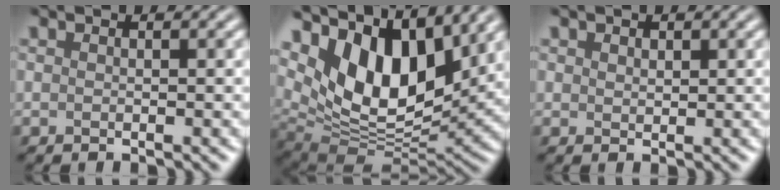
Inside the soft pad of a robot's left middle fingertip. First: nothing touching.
{"total": 11.3, "force": [5.2, 5.9, 8.1], "torque": [-0.160, 0.013, 0.106]}
{"total": 0.8, "force": [0.0, -0.4, -0.7], "torque": [-0.002, 0.003, 0.021]}